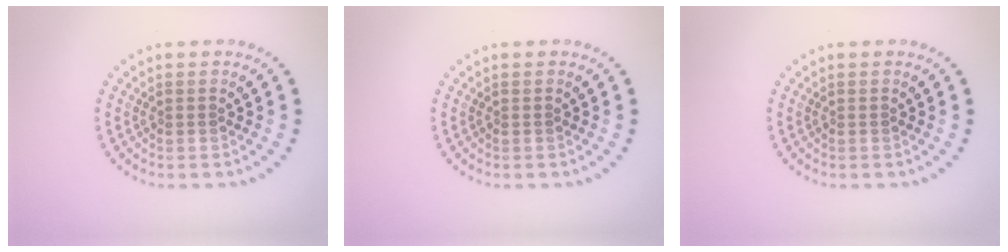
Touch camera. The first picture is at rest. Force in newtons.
{"total": 0.0}
{"total": 0.0}